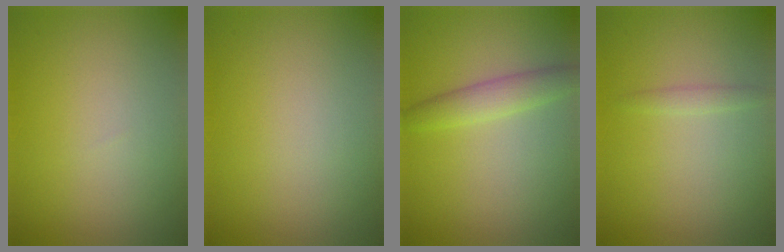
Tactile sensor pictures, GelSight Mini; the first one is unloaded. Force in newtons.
{"total": 0.0}
{"total": 2.5, "press": 2.5, "slide": 0.1}
{"total": 0.8, "press": 0.8, "slide": 0.0}